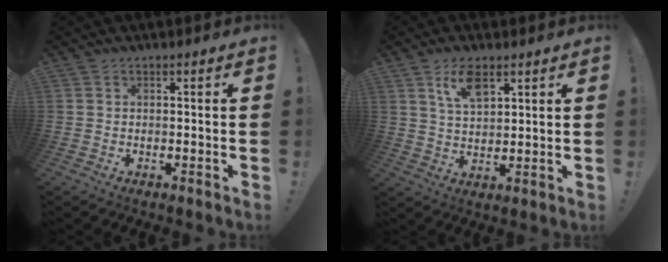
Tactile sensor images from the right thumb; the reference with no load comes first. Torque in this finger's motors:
{"motor_torque": [0.00, 0.00, 0.44, 0.35, 0.01]}